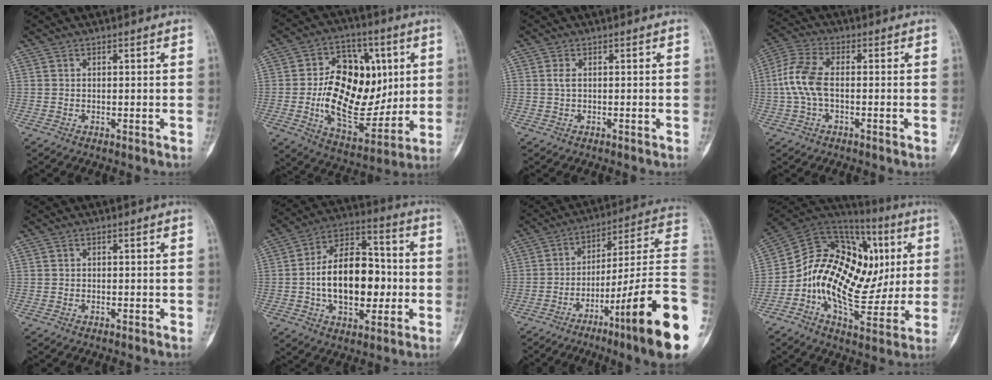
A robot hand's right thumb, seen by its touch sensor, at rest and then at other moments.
{"total": 21.8, "force": [1.5, 13.5, 17.0], "torque": [-0.232, -0.010, 0.036]}
{"total": 1.1, "force": [0.1, 0.4, 1.0], "torque": [-0.023, 0.002, 0.003]}
{"total": 8.3, "force": [-0.5, 4.3, 7.1], "torque": [-0.171, 0.024, -0.016]}
{"total": 0.0}
{"total": 18.8, "force": [-1.7, 11.3, 14.9], "torque": [-0.217, 0.032, -0.027]}
{"total": 22.8, "force": [-7.6, 1.2, 21.5], "torque": [-0.278, 0.046, -0.117]}
{"total": 24.3, "force": [1.6, 14.9, 19.2], "torque": [-0.288, 0.026, 0.026]}